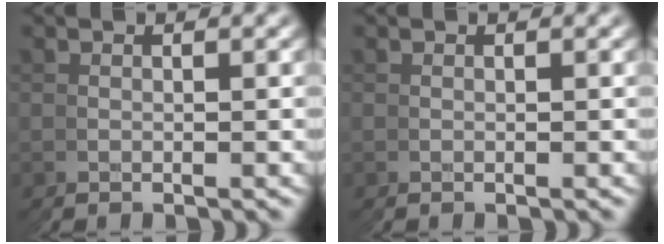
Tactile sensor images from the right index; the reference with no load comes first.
{"total": 0.0}